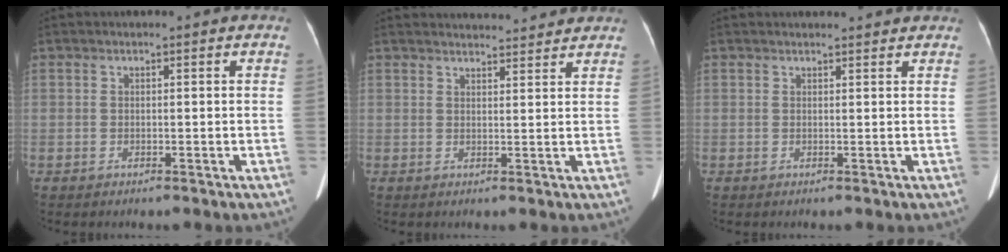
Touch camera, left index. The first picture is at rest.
{"total": 7.3, "force": [7.1, 0.8, 1.2], "torque": [-0.013, 0.017, 0.080]}
{"total": 4.1, "force": [4.0, 0.6, 0.9], "torque": [-0.012, 0.018, 0.044]}